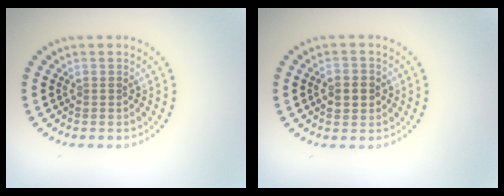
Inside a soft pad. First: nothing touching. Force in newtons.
{"total": 2.5, "press": 2.5, "slide": 0.3}